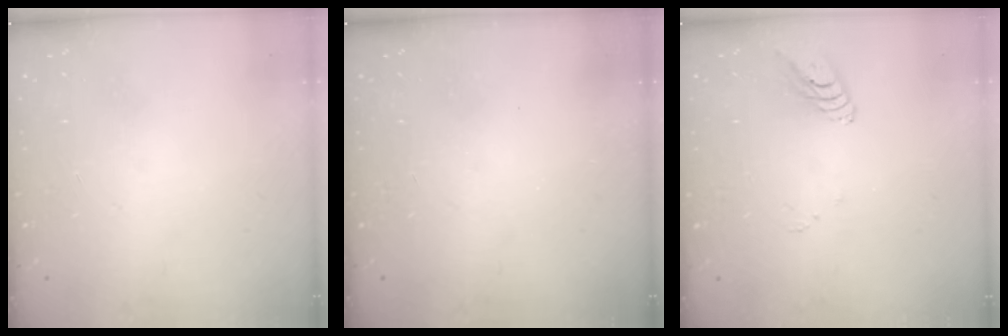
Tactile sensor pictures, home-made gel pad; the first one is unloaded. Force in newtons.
{"total": 0.0}
{"total": 6.0, "press": 6.0, "slide": 0.7}